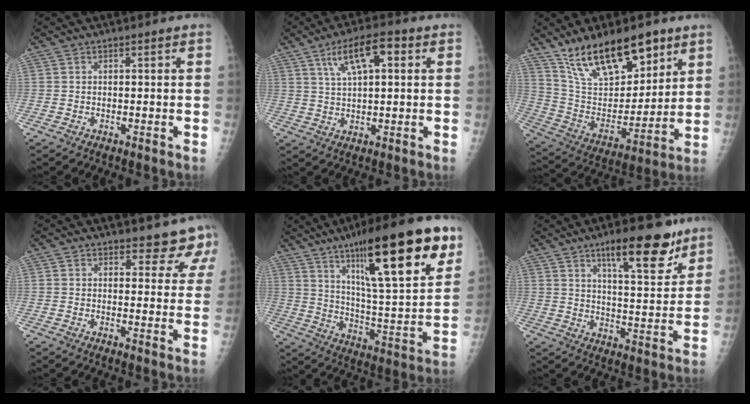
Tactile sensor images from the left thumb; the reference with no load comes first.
{"total": 9.7, "force": [3.8, 3.7, 8.1], "torque": [-0.134, 0.005, 0.065]}
{"total": 19.9, "force": [13.3, 8.5, 12.1], "torque": [-0.161, -0.063, 0.249]}
{"total": 7.0, "force": [6.4, 2.6, 1.4], "torque": [0.027, -0.036, 0.055]}
{"total": 27.6, "force": [14.9, 6.1, 22.4], "torque": [-0.322, -0.042, 0.240]}
{"total": 14.1, "force": [9.3, 4.0, 9.8], "torque": [-0.113, -0.056, 0.142]}